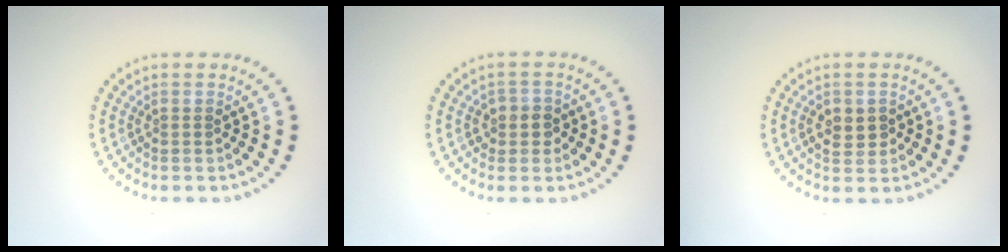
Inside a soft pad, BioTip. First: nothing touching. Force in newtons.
{"total": 1.9, "press": 1.8, "slide": 0.7}
{"total": 2.2, "press": 2.2, "slide": 0.3}